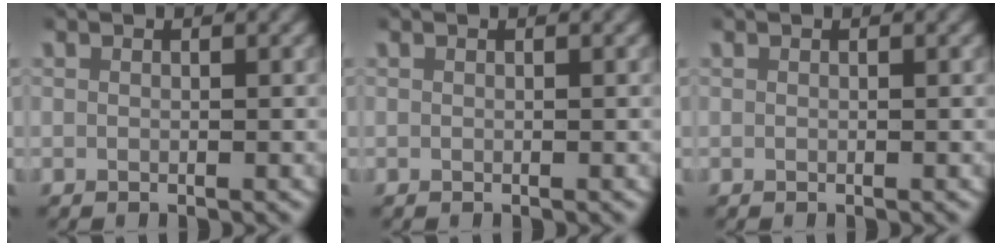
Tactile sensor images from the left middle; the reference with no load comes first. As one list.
[{"total": 0.0}, {"total": 0.0}]